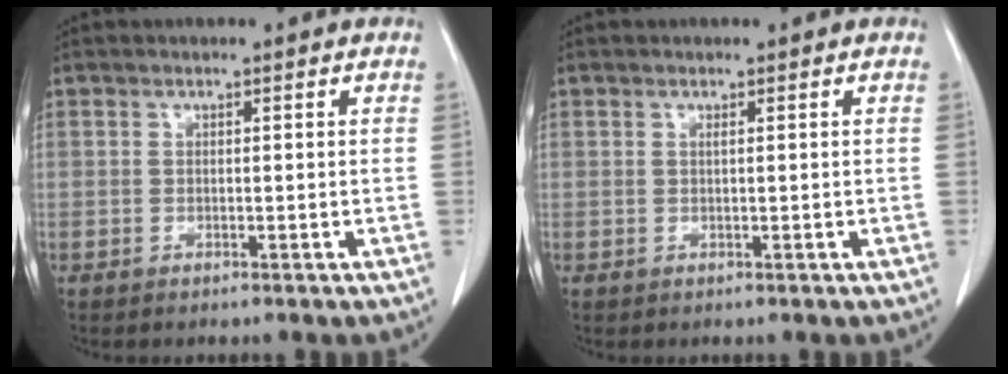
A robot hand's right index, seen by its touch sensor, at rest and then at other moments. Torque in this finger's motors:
{"motor_torque": [0.01, 0.00, 0.01, 0.02]}